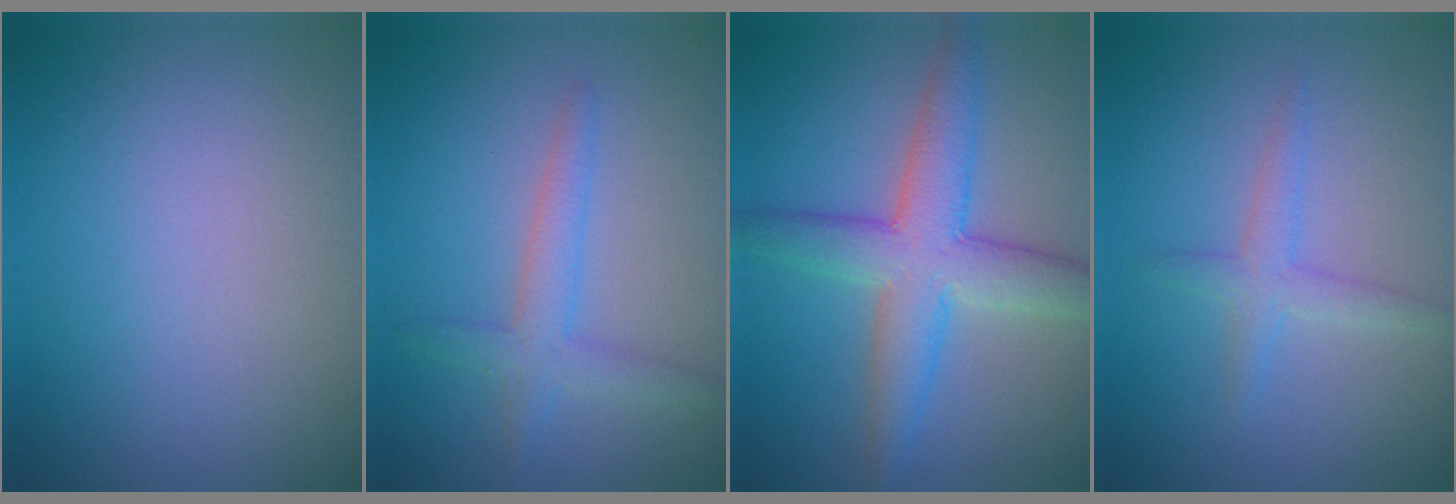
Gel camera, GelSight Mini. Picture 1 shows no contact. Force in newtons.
{"total": 2.6, "press": 2.6, "slide": 0.1}
{"total": 6.3, "press": 6.3, "slide": 0.4}
{"total": 1.9, "press": 1.9, "slide": 0.1}